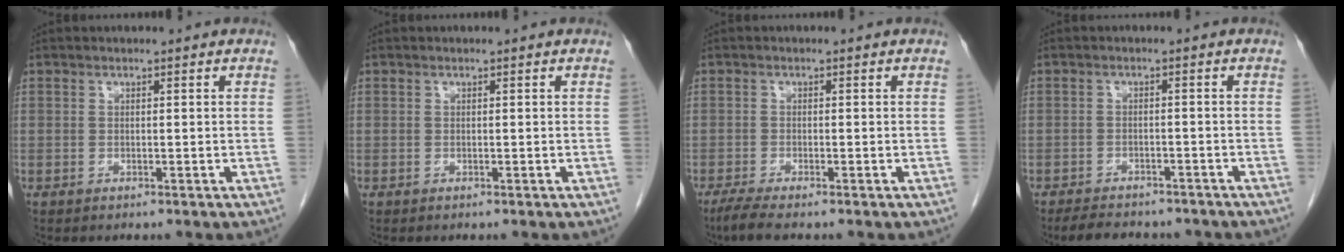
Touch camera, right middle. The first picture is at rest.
{"total": 0.0}
{"total": 3.1, "force": [-2.4, 0.0, 1.9], "torque": [-0.047, -0.011, -0.049]}
{"total": 9.0, "force": [-7.8, 3.0, 3.3], "torque": [-0.057, -0.002, -0.102]}